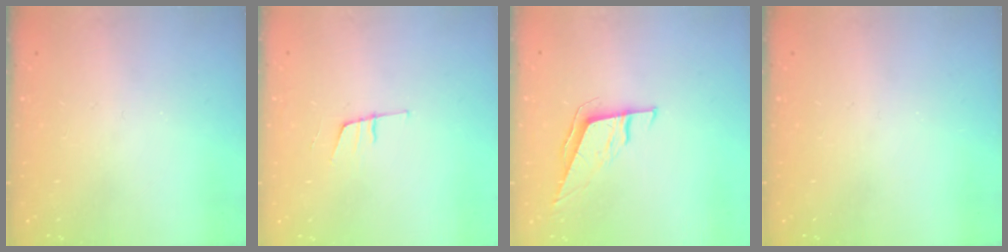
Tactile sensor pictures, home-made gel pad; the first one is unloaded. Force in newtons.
{"total": 7.7, "press": 7.2, "slide": 2.8}
{"total": 6.0, "press": 5.9, "slide": 0.9}
{"total": 0.0}